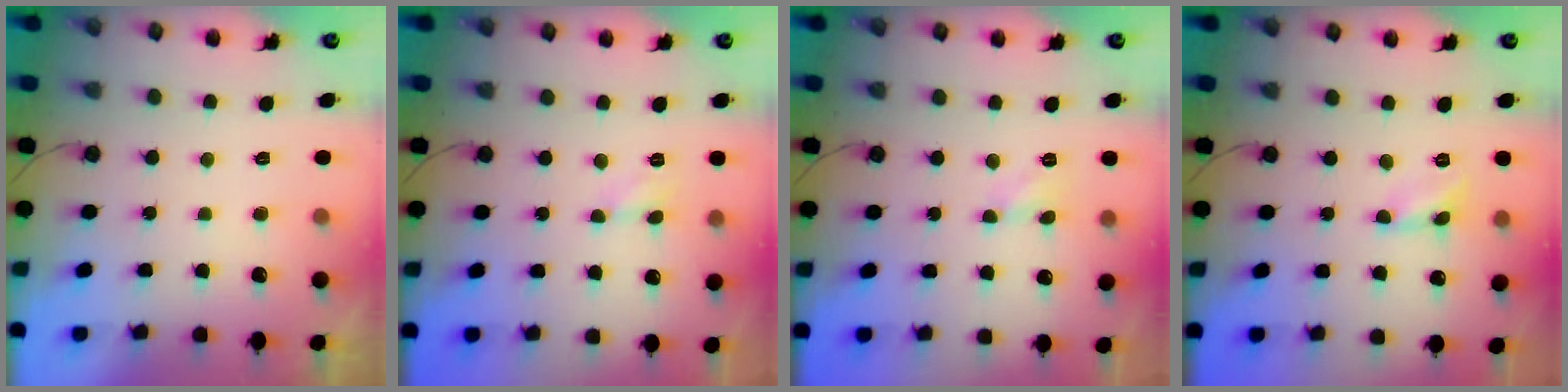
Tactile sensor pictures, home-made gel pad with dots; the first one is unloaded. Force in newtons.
{"total": 2.9, "press": 2.9, "slide": 0.3}
{"total": 3.5, "press": 3.5, "slide": 0.5}
{"total": 1.6, "press": 1.6, "slide": 0.1}